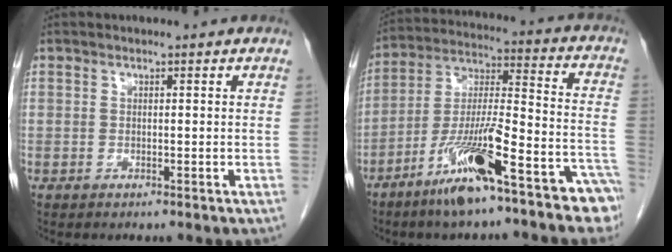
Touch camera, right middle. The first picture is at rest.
{"total": 17.2, "force": [-11.2, 2.4, 12.8], "torque": [-0.216, 0.019, -0.188]}